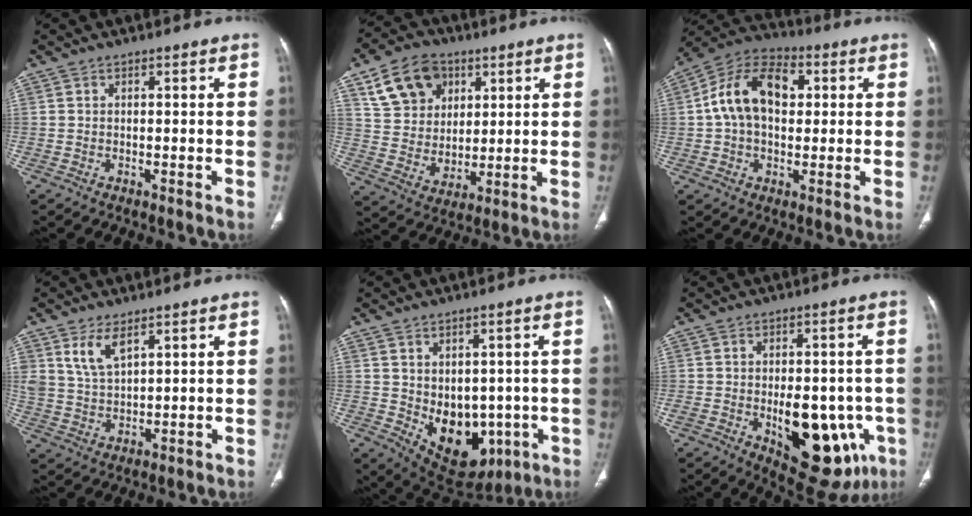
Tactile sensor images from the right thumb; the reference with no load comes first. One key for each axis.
{"total": 14.6, "fx": 6.6, "fy": 11.0, "fz": 6.8, "tx": -0.092, "ty": -0.016, "tz": 0.124}
{"total": 14.4, "fx": 2.3, "fy": 9.5, "fz": 10.6, "tx": -0.169, "ty": 0.028, "tz": 0.032}
{"total": 6.1, "fx": 3.6, "fy": 2.9, "fz": 3.9, "tx": -0.072, "ty": -0.021, "tz": 0.080}
{"total": 13.4, "fx": -2.3, "fy": 9.4, "fz": 9.2, "tx": -0.095, "ty": -0.002, "tz": 0.001}
{"total": 18.8, "fx": -5.5, "fy": 10.1, "fz": 14.9, "tx": -0.164, "ty": 0.007, "tz": -0.047}